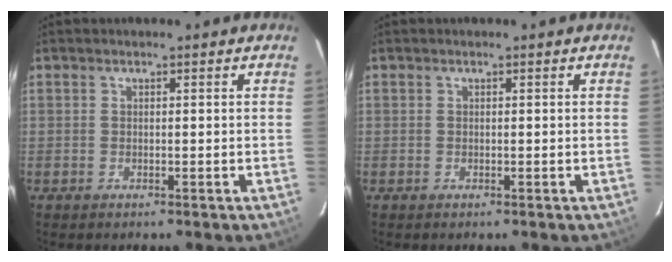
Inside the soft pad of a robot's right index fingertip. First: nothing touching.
{"total": 0.0}